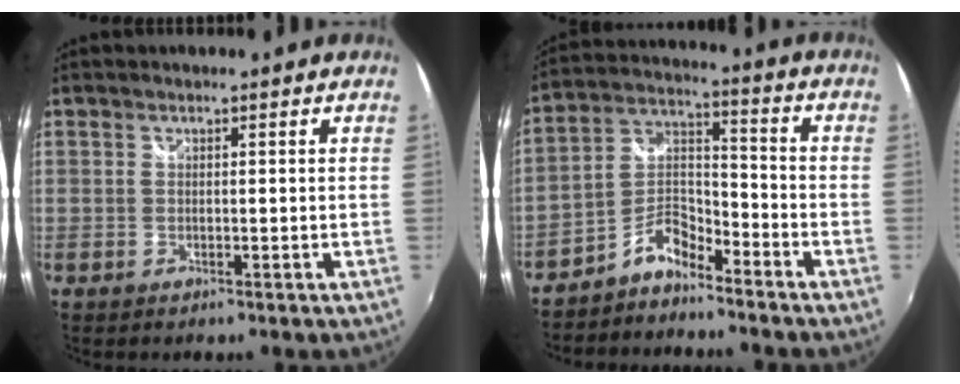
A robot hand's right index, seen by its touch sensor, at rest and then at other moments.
{"total": 6.8, "force": [-5.5, 2.3, 3.2], "torque": [-0.073, 0.035, -0.110]}